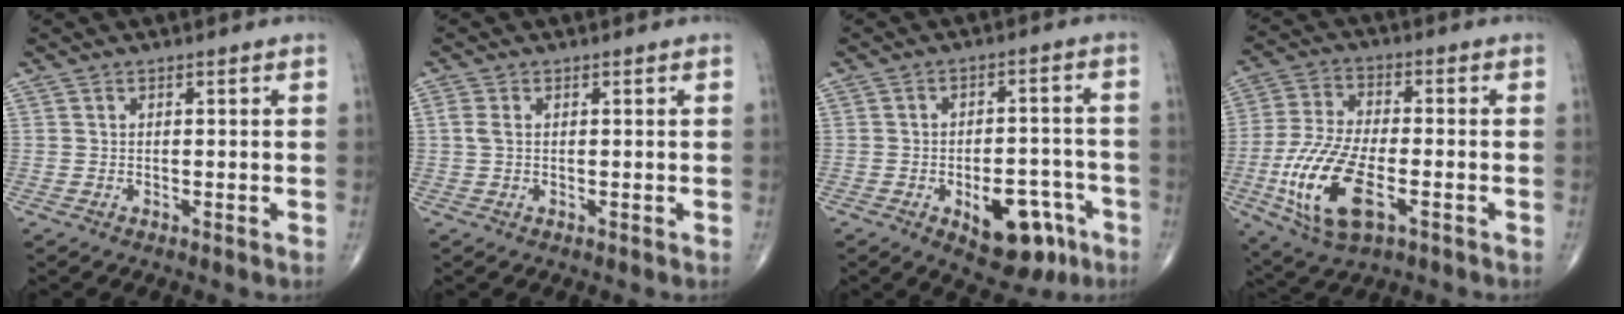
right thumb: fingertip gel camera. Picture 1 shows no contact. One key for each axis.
{"total": 1.6, "fx": 0.2, "fy": 0.9, "fz": 1.4, "tx": -0.038, "ty": 0.004, "tz": 0.005}
{"total": 14.6, "fx": -6.6, "fy": 7.7, "fz": 10.5, "tx": -0.104, "ty": 0.044, "tz": -0.080}
{"total": 15.7, "fx": -5.0, "fy": 7.0, "fz": 13.2, "tx": -0.277, "ty": 0.007, "tz": -0.088}